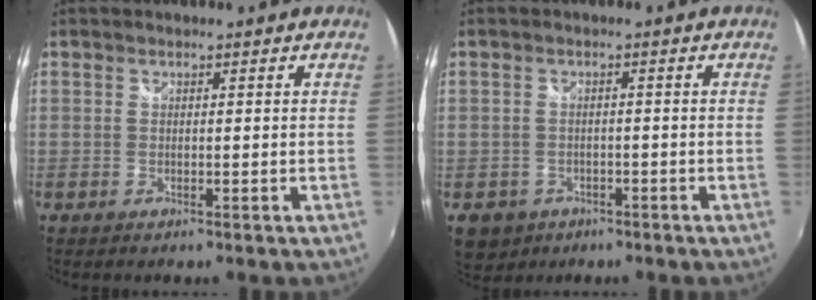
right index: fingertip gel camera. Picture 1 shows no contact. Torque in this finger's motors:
{"motor_torque": [-0.47, 0.17, -1.05, -0.21]}